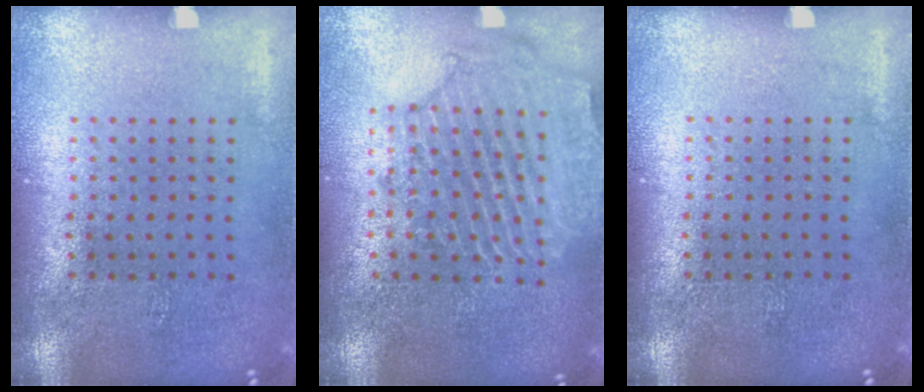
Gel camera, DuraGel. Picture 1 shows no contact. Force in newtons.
{"total": 2.3, "press": 2.1, "slide": 0.8}
{"total": 0.0}